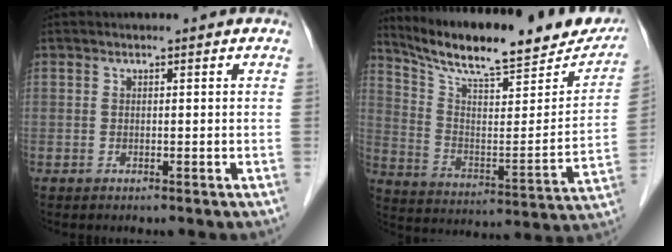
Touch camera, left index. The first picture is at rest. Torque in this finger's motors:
{"motor_torque": [-0.35, -0.54, 0.39, 0.09]}